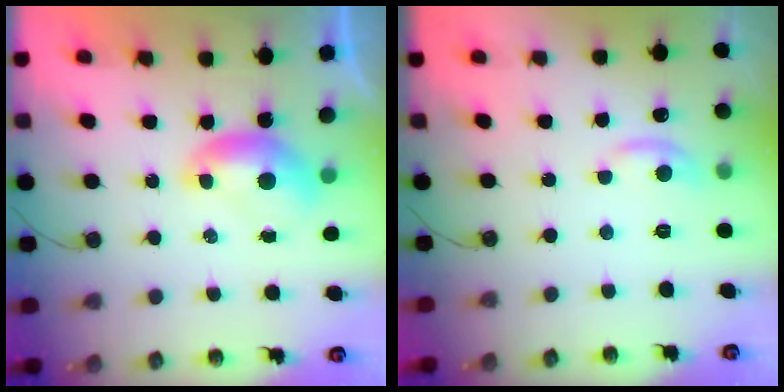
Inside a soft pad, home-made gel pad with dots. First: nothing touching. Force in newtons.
{"total": 0.7, "press": 0.1, "slide": 0.7}